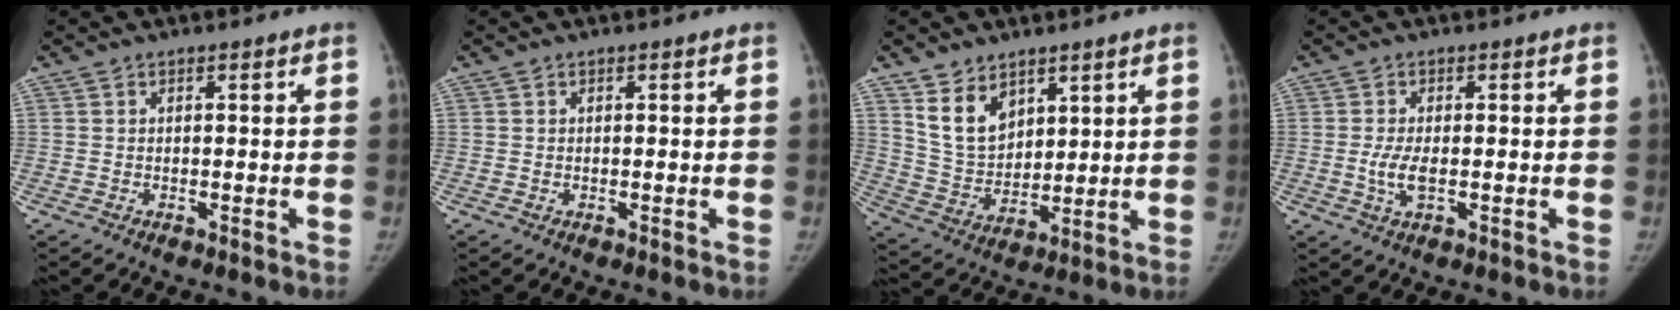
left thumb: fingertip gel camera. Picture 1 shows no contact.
{"total": 0.0}
{"total": 9.9, "force": [5.7, 6.4, 4.9], "torque": [-0.063, -0.038, 0.123]}
{"total": 3.9, "force": [-0.6, 1.7, 3.5], "torque": [-0.079, -0.005, -0.013]}